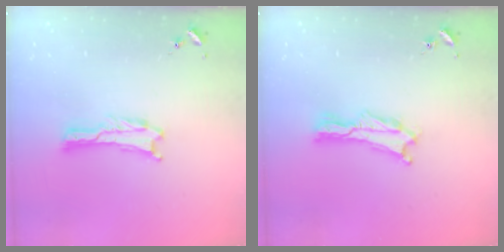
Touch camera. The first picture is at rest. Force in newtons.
{"total": 1.4, "press": 1.4, "slide": 0.3}